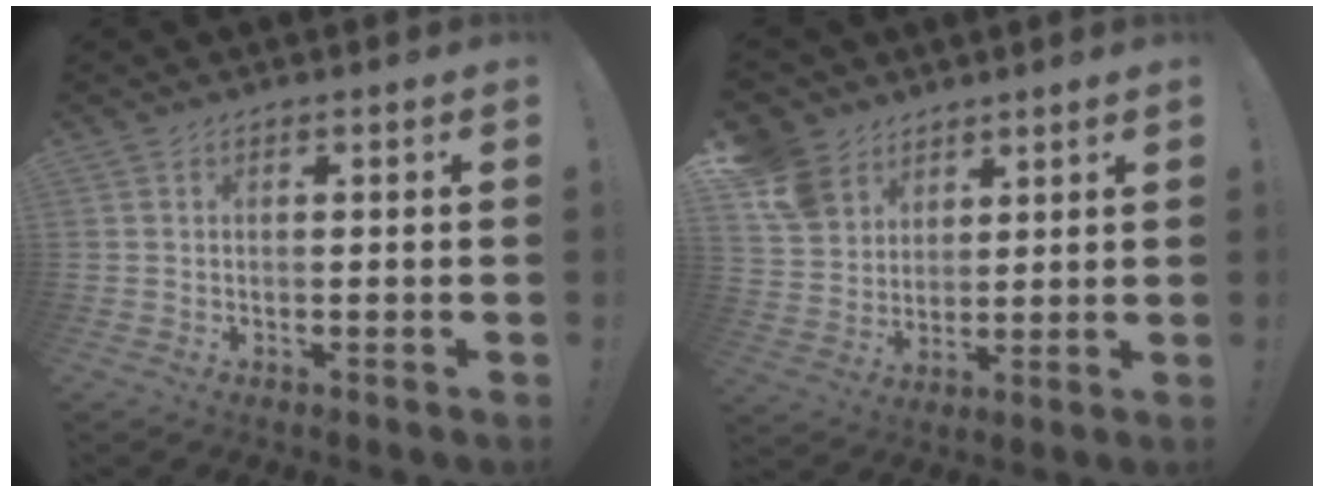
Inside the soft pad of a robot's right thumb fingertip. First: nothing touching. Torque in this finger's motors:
{"motor_torque": [-0.24, 2.28, 0.35, 0.30, 0.46]}